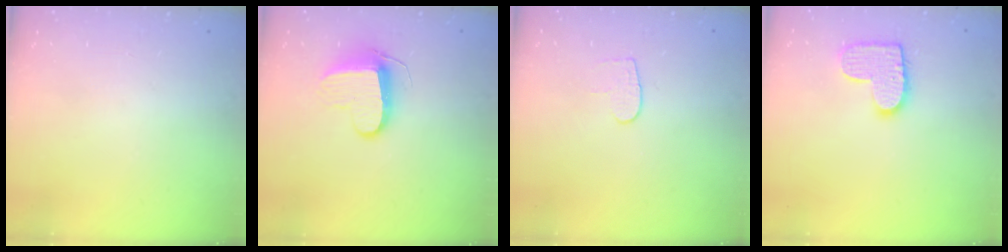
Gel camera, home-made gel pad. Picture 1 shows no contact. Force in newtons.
{"total": 9.8, "press": 9.8, "slide": 0.4}
{"total": 5.4, "press": 5.4, "slide": 0.3}
{"total": 11.2, "press": 11.2, "slide": 0.7}